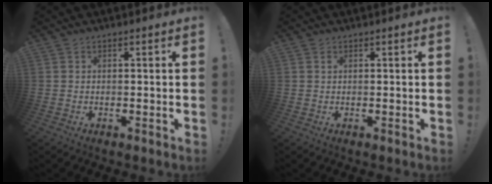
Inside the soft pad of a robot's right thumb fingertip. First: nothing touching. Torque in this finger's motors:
{"motor_torque": [-0.03, 0.06, -0.07, 0.13, 0.02]}